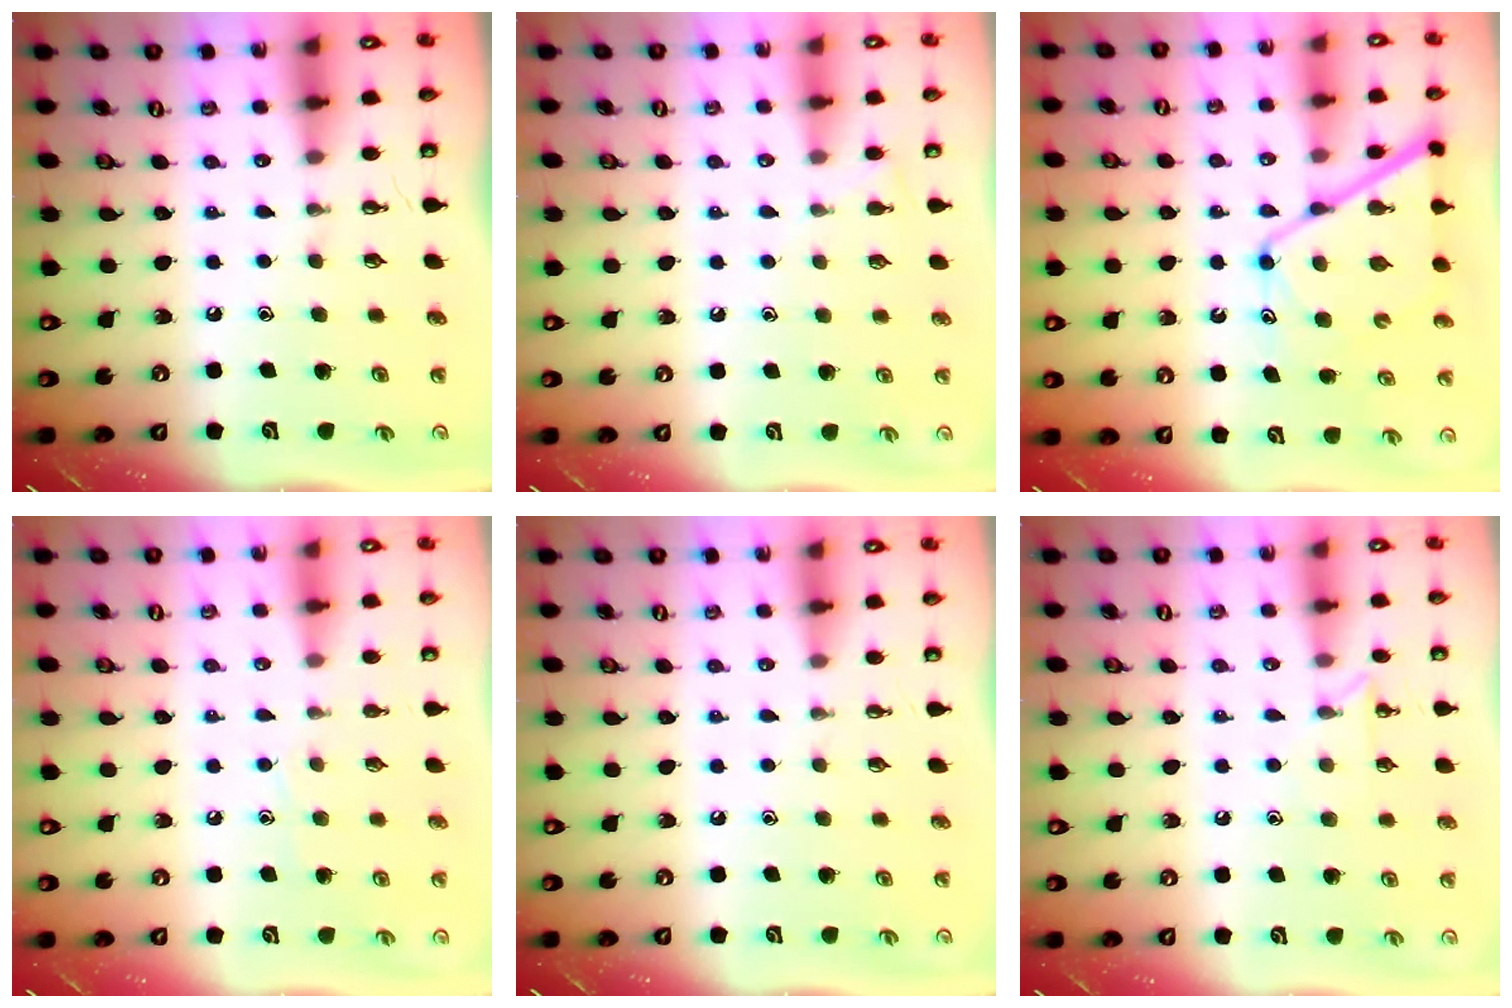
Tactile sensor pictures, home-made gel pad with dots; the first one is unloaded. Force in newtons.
{"total": 3.6, "press": 3.6, "slide": 0.5}
{"total": 12.5, "press": 12.5, "slide": 1.3}
{"total": 4.9, "press": 4.9, "slide": 0.5}
{"total": 0.0}
{"total": 6.2, "press": 6.2, "slide": 0.6}